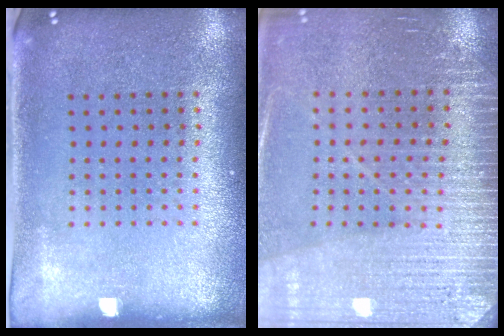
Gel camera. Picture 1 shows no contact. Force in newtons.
{"total": 3.2, "press": 3.2, "slide": 0.2}